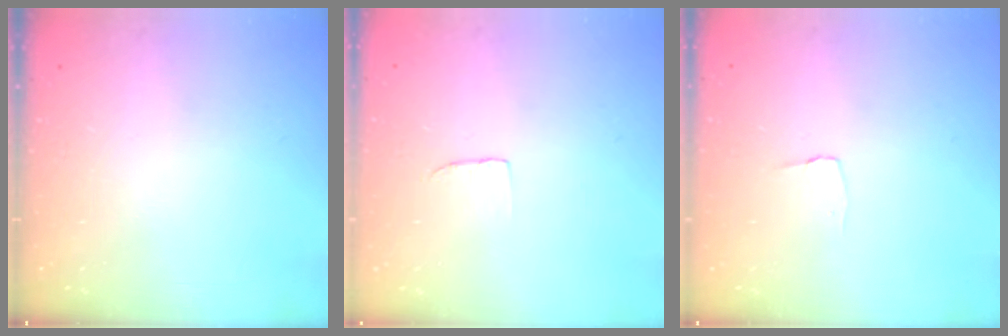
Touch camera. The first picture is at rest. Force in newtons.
{"total": 2.7, "press": 2.7, "slide": 0.2}
{"total": 2.9, "press": 2.8, "slide": 0.3}